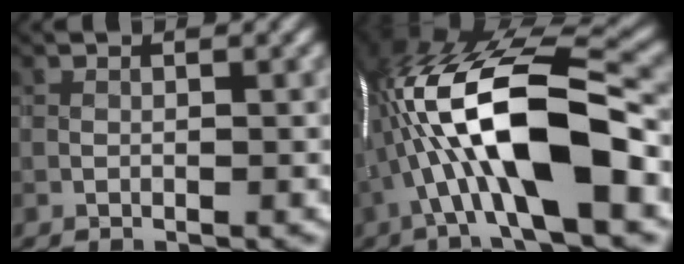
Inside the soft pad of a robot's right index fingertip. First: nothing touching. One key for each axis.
{"total": 13.7, "fx": -2.1, "fy": 4.3, "fz": 12.8, "tx": -0.243, "ty": 0.023, "tz": -0.039}